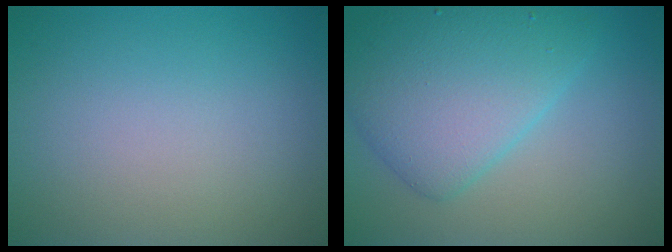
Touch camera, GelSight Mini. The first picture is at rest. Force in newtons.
{"total": 6.6, "press": 6.6, "slide": 0.1}